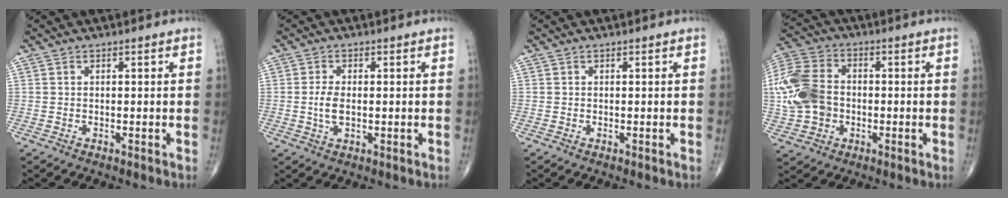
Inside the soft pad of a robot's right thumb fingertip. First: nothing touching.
{"total": 3.6, "force": [-0.1, 1.8, 3.1], "torque": [-0.067, -0.003, -0.003]}
{"total": 0.0}
{"total": 14.8, "force": [-1.1, 11.2, 9.7], "torque": [-0.207, 0.018, -0.023]}